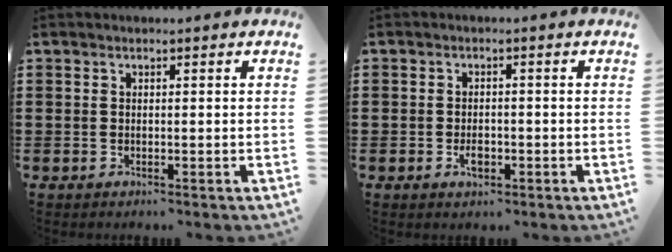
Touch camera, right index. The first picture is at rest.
{"total": 2.0, "force": [-0.8, 1.3, 1.4], "torque": [-0.026, 0.002, -0.014]}